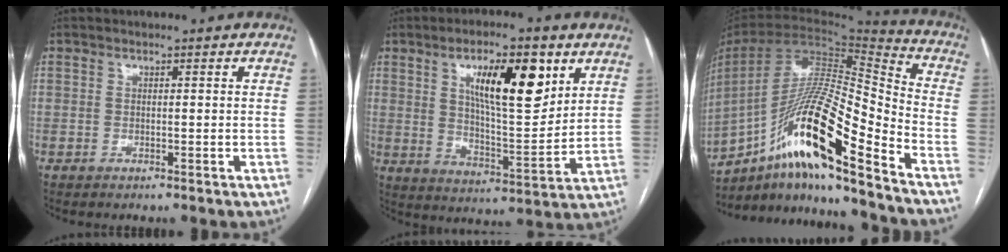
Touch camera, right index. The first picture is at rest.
{"total": 13.8, "force": [6.2, 3.7, 11.8], "torque": [-0.192, 0.001, 0.106]}
{"total": 21.4, "force": [-13.1, 1.7, 16.9], "torque": [-0.320, -0.001, -0.236]}